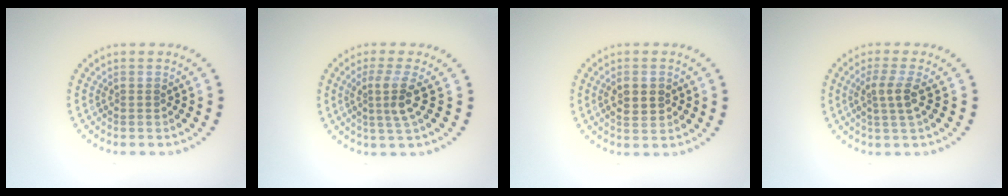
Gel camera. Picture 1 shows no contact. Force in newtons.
{"total": 2.9, "press": 2.1, "slide": 2.0}
{"total": 2.7, "press": 2.7, "slide": 0.1}
{"total": 2.5, "press": 2.2, "slide": 1.3}